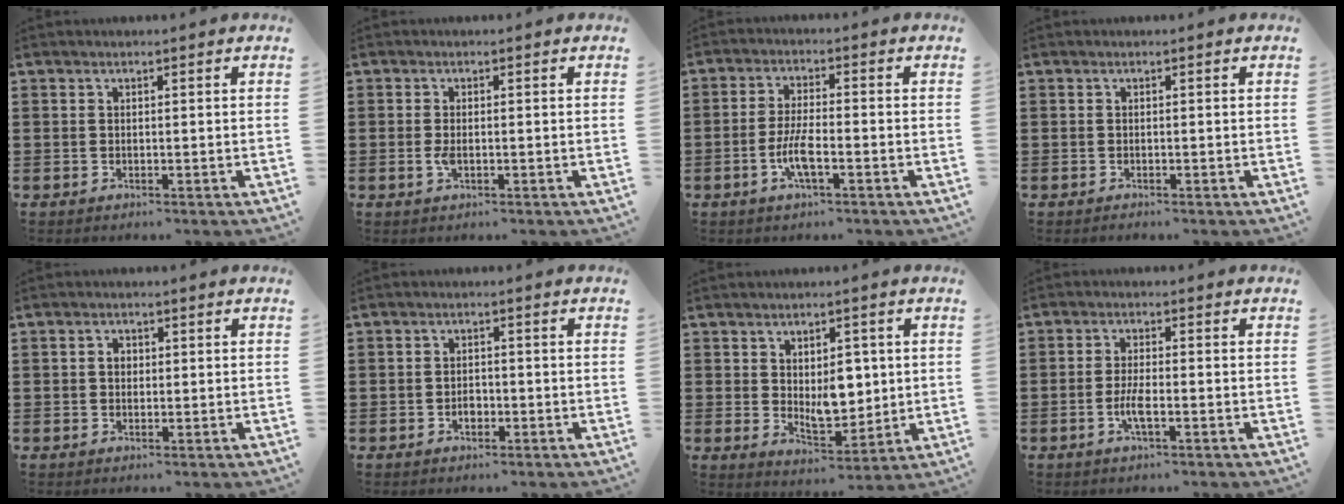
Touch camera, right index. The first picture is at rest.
{"total": 1.7, "force": [-0.2, 0.6, 1.6], "torque": [-0.044, -0.006, -0.009]}
{"total": 5.0, "force": [-1.8, 1.3, 4.5], "torque": [-0.104, -0.005, -0.041]}
{"total": 0.0}
{"total": 1.6, "force": [0.2, 1.2, 1.1], "torque": [-0.023, 0.008, 0.002]}
{"total": 1.8, "force": [-0.6, 1.4, 1.0], "torque": [-0.013, -0.001, -0.015]}
{"total": 6.6, "force": [1.5, 4.2, 4.8], "torque": [-0.069, -0.005, 0.023]}
{"total": 3.4, "force": [-1.2, 0.8, 3.1], "torque": [-0.068, -0.003, -0.026]}